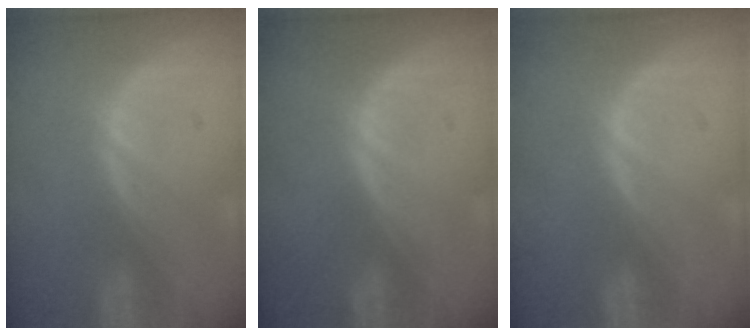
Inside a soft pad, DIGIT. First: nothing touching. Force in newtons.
{"total": 0.0}
{"total": 0.0}